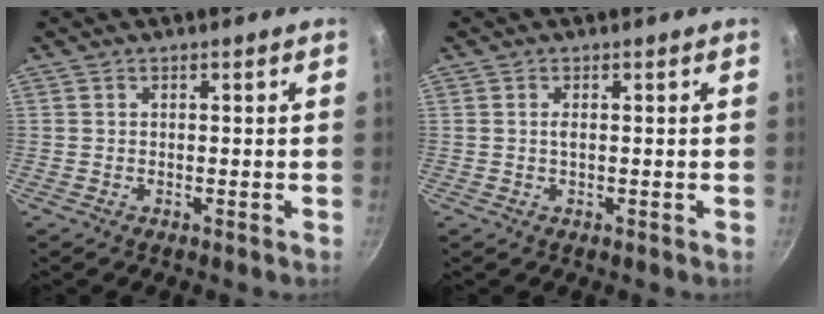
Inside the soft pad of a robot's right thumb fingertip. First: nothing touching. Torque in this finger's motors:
{"motor_torque": [-0.09, 0.35, 0.32, 0.12, -0.05]}